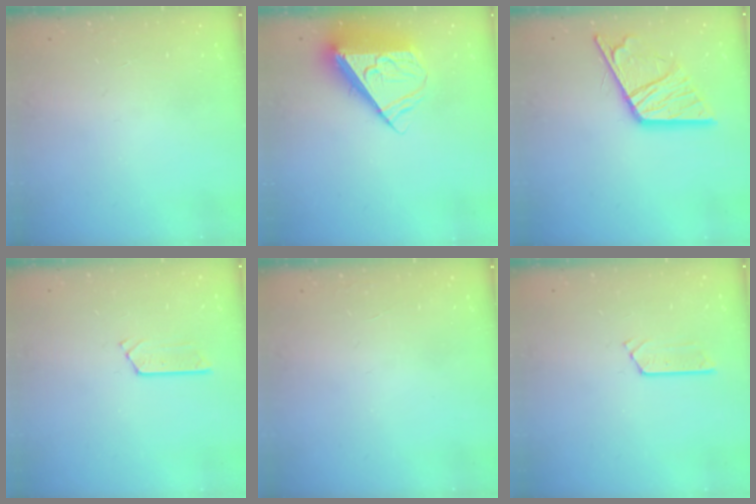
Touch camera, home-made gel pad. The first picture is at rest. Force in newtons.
{"total": 10.1, "press": 10.0, "slide": 1.3}
{"total": 17.0, "press": 16.9, "slide": 1.9}
{"total": 2.7, "press": 2.7, "slide": 0.2}
{"total": 0.0}
{"total": 2.7, "press": 2.7, "slide": 0.2}